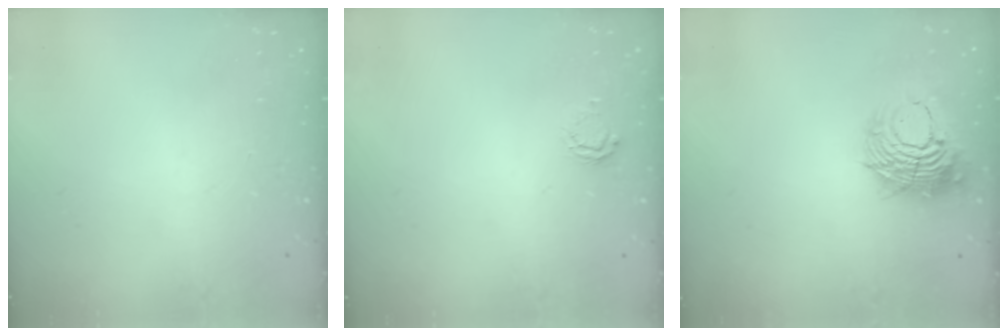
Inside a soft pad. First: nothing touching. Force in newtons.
{"total": 4.9, "press": 4.9, "slide": 0.3}
{"total": 11.5, "press": 11.5, "slide": 1.3}